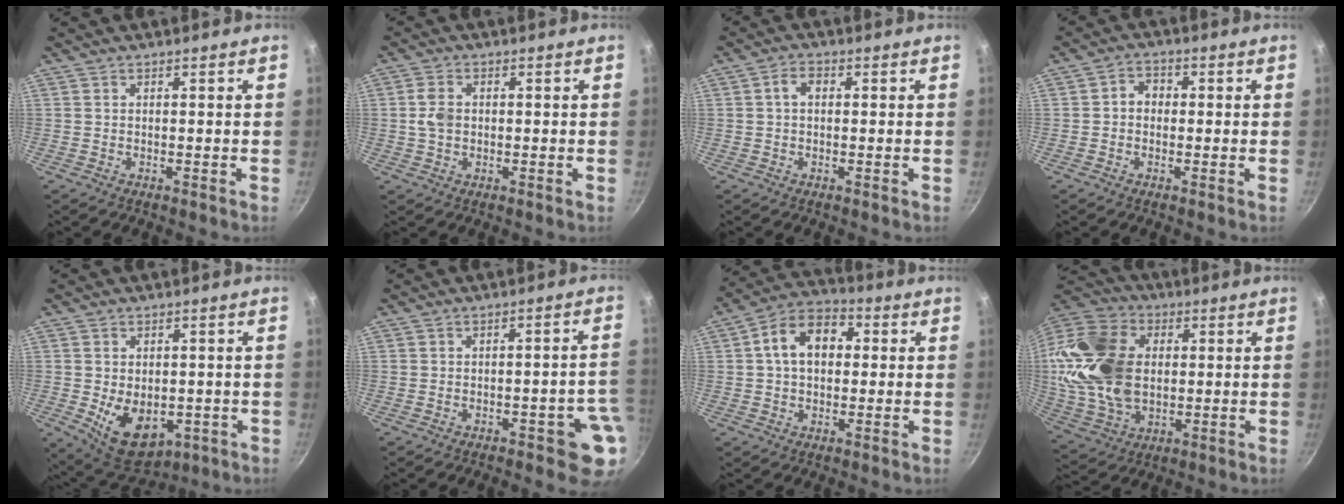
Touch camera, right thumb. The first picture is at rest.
{"total": 3.9, "force": [0.1, 2.8, 2.6], "torque": [-0.049, 0.007, -0.004]}
{"total": 2.7, "force": [0.3, 1.9, 1.9], "torque": [-0.031, 0.008, 0.000]}
{"total": 3.3, "force": [-0.2, 2.8, 1.7], "torque": [-0.009, 0.010, -0.010]}
{"total": 10.8, "force": [-2.0, 7.4, 7.7], "torque": [-0.089, -0.011, -0.006]}
{"total": 6.7, "force": [-2.2, 2.8, 5.7], "torque": [-0.028, 0.030, -0.021]}
{"total": 11.0, "force": [1.5, 7.7, 7.7], "torque": [-0.093, 0.029, 0.007]}
{"total": 21.8, "force": [2.0, 15.4, 15.4], "torque": [-0.287, 0.014, 0.038]}